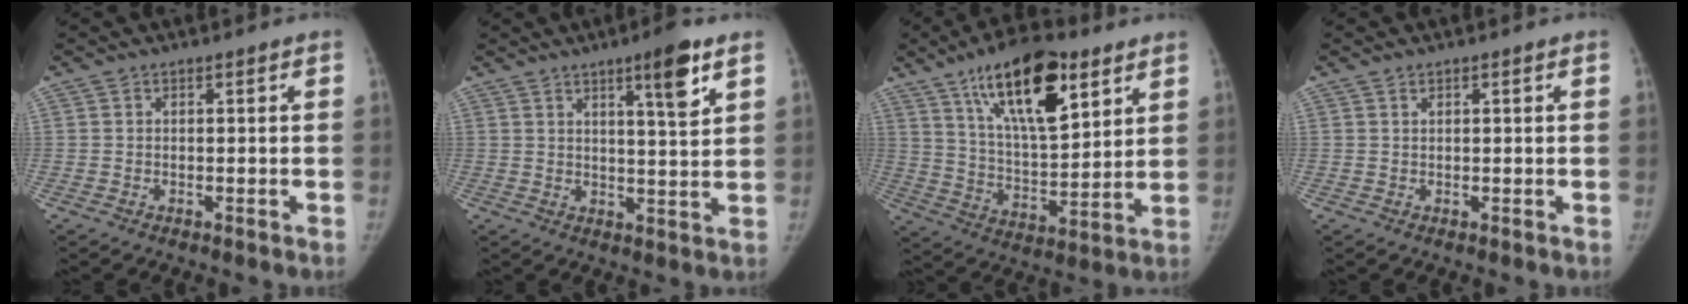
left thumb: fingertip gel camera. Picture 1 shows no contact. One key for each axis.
{"total": 7.9, "fx": 4.4, "fy": 1.0, "fz": 6.4, "tx": -0.089, "ty": -0.027, "tz": 0.065}
{"total": 20.0, "fx": 10.8, "fy": 8.1, "fz": 14.8, "tx": -0.210, "ty": -0.046, "tz": 0.188}
{"total": 0.6, "fx": 0.4, "fy": 0.4, "fz": 0.1, "tx": 0.004, "ty": -0.002, "tz": 0.005}